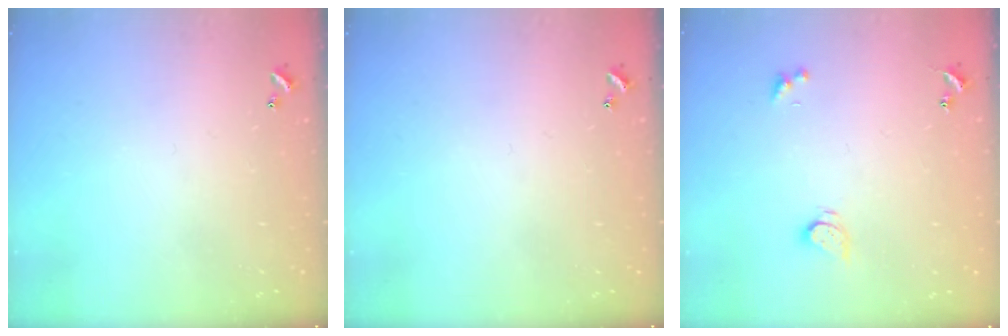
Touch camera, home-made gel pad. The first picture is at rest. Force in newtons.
{"total": 0.0}
{"total": 2.6, "press": 2.6, "slide": 0.2}